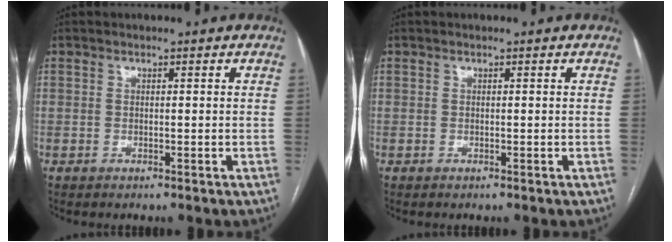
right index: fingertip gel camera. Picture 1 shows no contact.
{"total": 0.0}